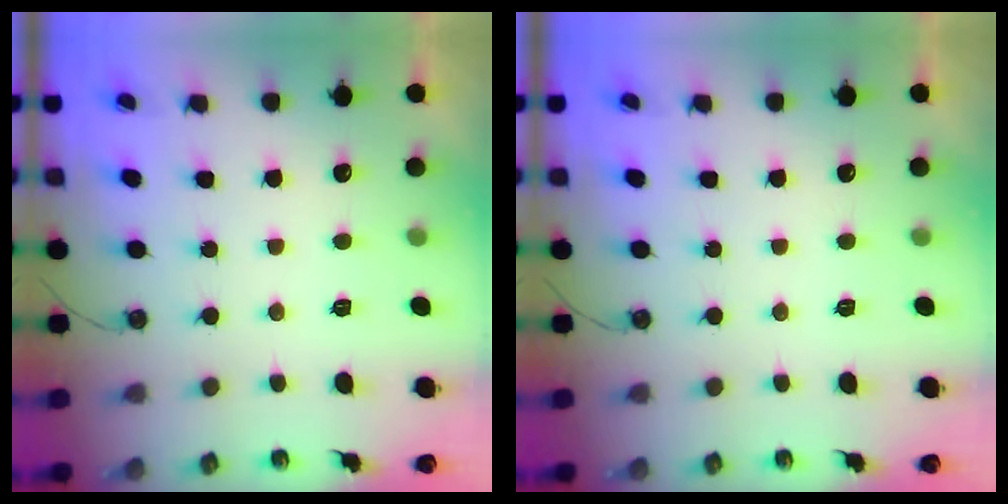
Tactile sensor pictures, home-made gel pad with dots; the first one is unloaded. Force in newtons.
{"total": 0.0}